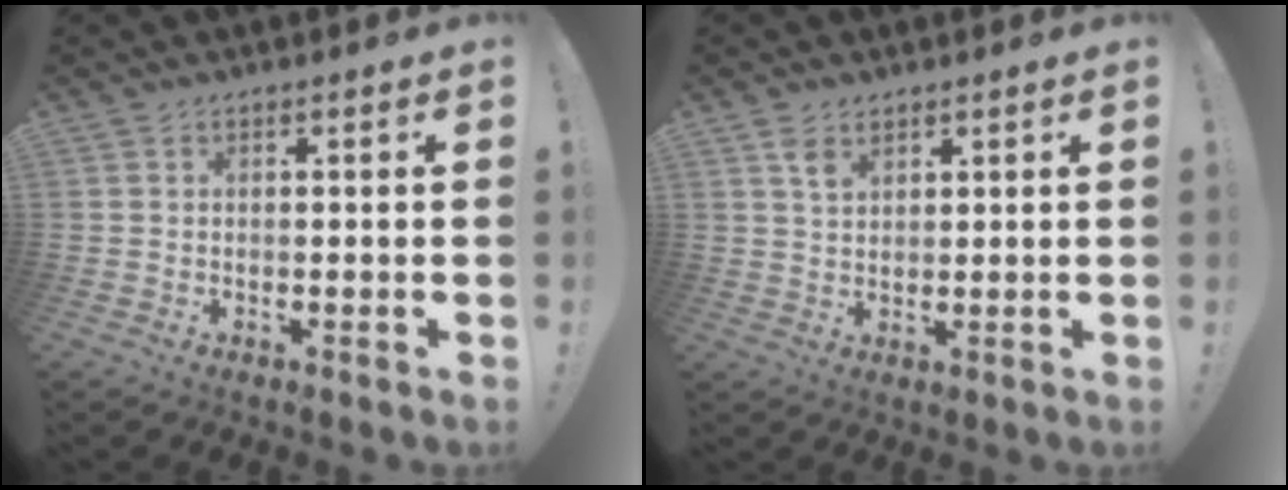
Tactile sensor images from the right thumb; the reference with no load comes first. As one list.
[{"total": 4.2, "force": [2.7, 2.3, 2.2], "torque": [-0.032, -0.012, 0.048]}]